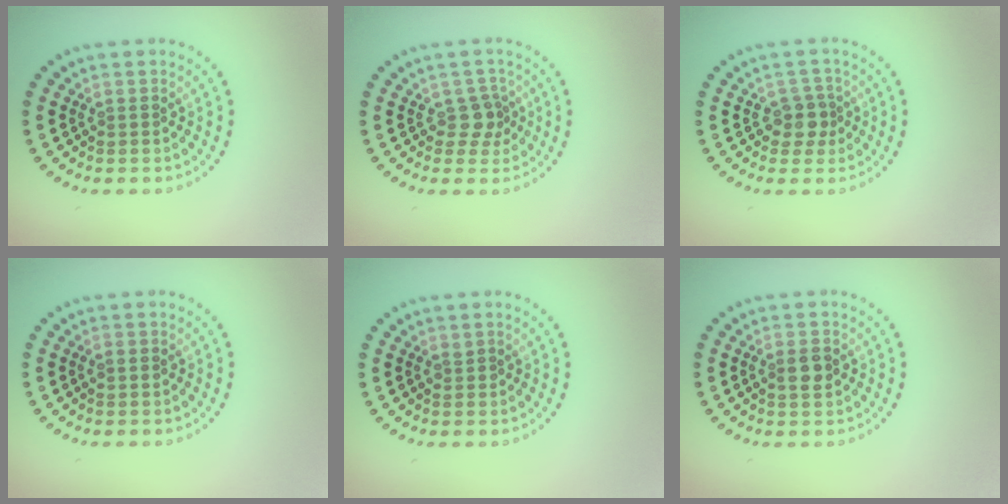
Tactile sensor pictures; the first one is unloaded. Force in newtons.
{"total": 2.0, "press": 1.7, "slide": 1.1}
{"total": 2.3, "press": 1.9, "slide": 1.2}
{"total": 0.9, "press": 0.9, "slide": 0.3}
{"total": 0.5, "press": 0.5, "slide": 0.1}
{"total": 1.8, "press": 1.8, "slide": 0.4}